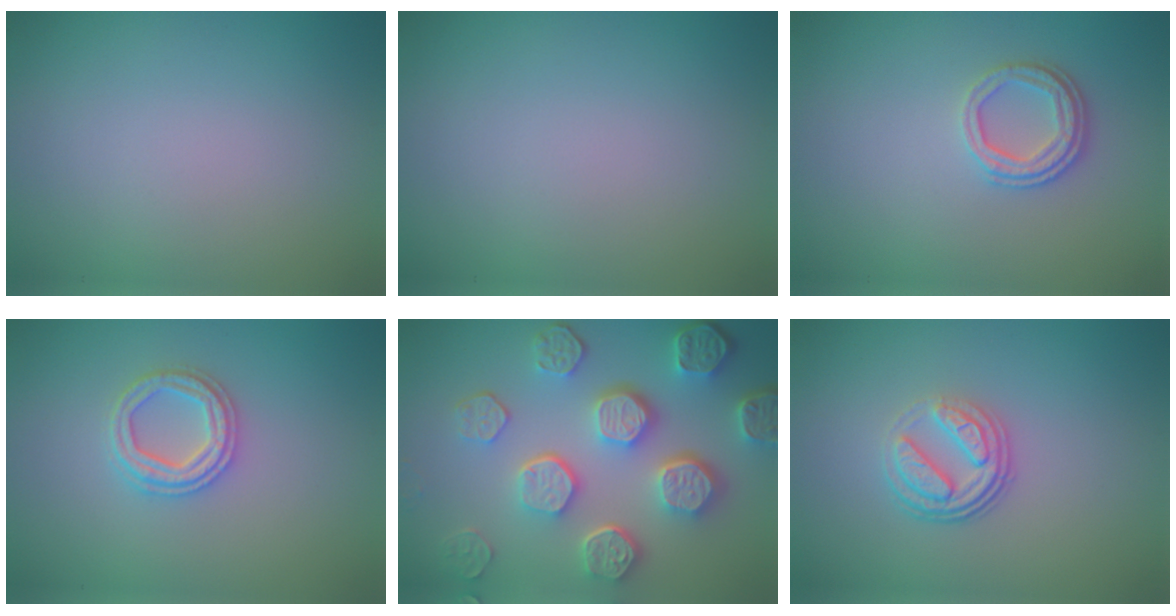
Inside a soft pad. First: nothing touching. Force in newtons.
{"total": 0.0}
{"total": 2.5, "press": 2.1, "slide": 1.4}
{"total": 2.6, "press": 2.6, "slide": 0.5}
{"total": 8.4, "press": 6.2, "slide": 5.7}
{"total": 3.7, "press": 2.7, "slide": 2.6}